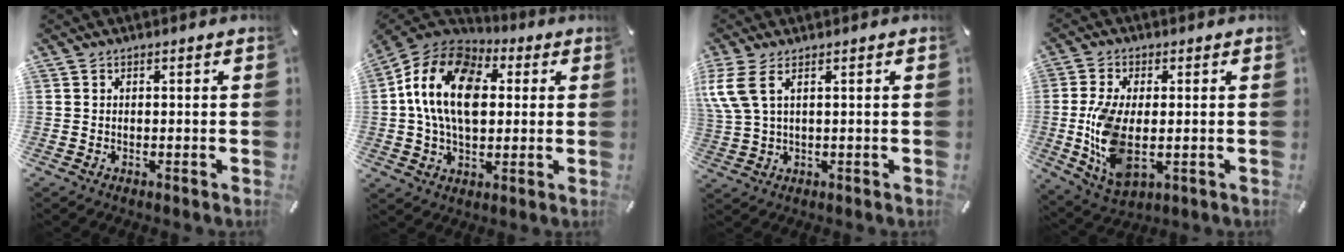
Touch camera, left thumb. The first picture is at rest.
{"total": 16.9, "force": [2.4, 12.2, 11.5], "torque": [-0.247, 0.012, 0.039]}
{"total": 5.9, "force": [2.5, 2.3, 4.8], "torque": [-0.120, -0.008, 0.044]}
{"total": 12.3, "force": [-0.8, 6.5, 10.4], "torque": [-0.240, -0.016, -0.011]}